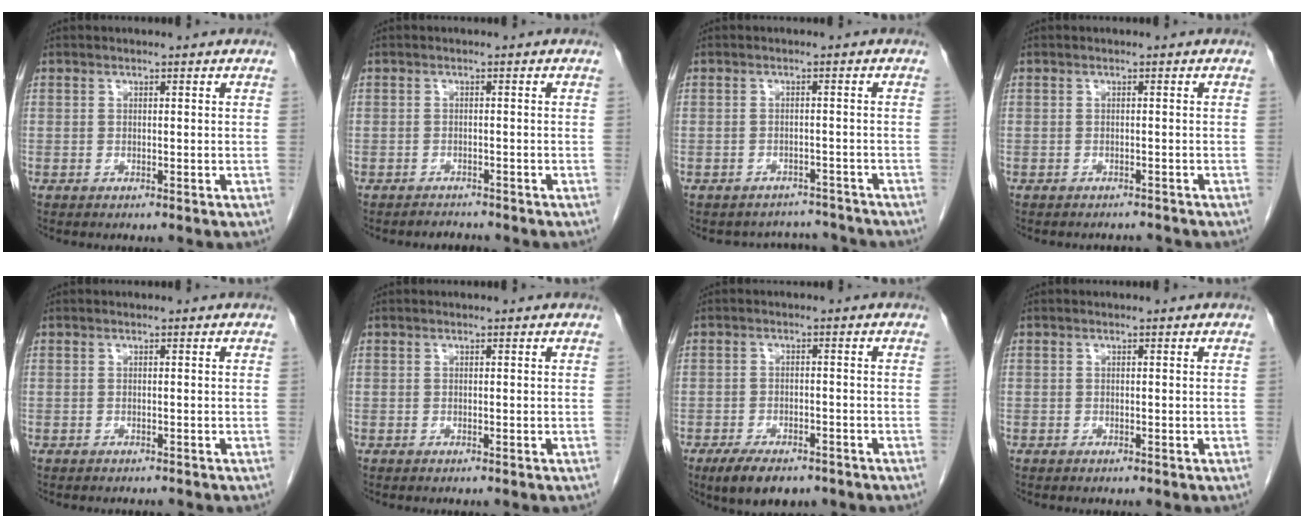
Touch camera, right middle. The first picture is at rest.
{"total": 1.4, "force": [-1.3, 0.3, -0.3], "torque": [0.001, -0.005, -0.019]}
{"total": 5.2, "force": [-4.9, 1.7, -0.8], "torque": [0.013, 0.019, -0.060]}
{"total": 1.6, "force": [-1.6, 0.2, -0.2], "torque": [0.004, -0.005, -0.020]}
{"total": 1.0, "force": [-1.0, 0.2, 0.1], "torque": [-0.006, -0.003, -0.013]}
{"total": 0.0}
{"total": 7.4, "force": [-5.3, 3.1, 4.1], "torque": [-0.066, -0.005, -0.081]}
{"total": 0.0}